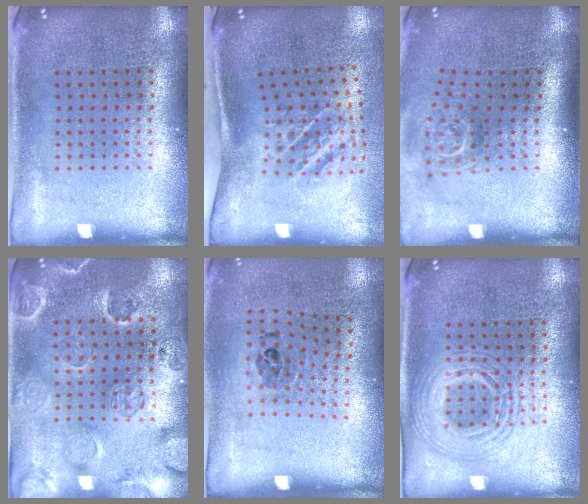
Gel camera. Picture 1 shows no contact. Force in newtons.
{"total": 2.0, "press": 1.2, "slide": 1.6}
{"total": 1.8, "press": 1.3, "slide": 1.3}
{"total": 2.5, "press": 2.2, "slide": 1.1}
{"total": 1.1, "press": 0.7, "slide": 0.8}
{"total": 2.8, "press": 2.8, "slide": 0.4}